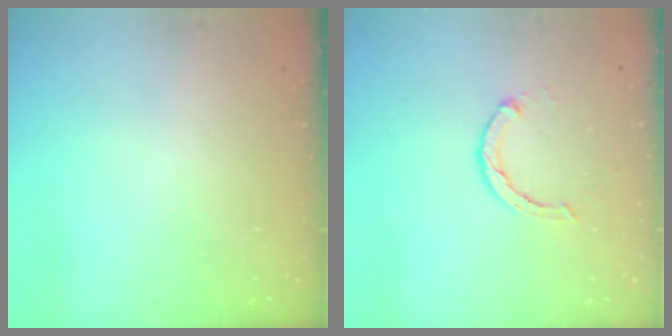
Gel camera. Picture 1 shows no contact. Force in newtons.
{"total": 2.3, "press": 2.3, "slide": 0.2}